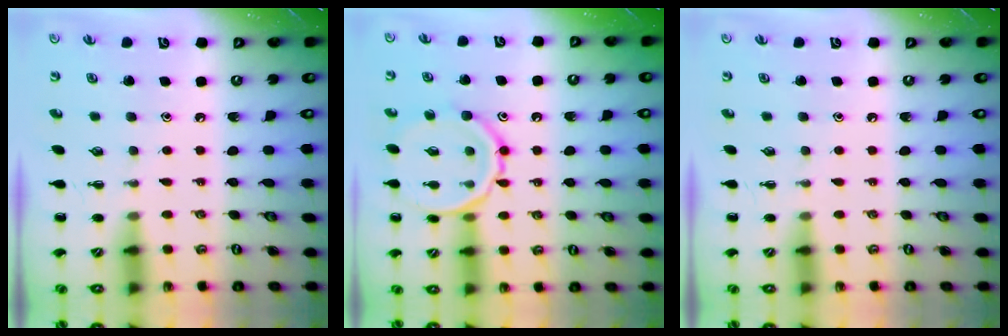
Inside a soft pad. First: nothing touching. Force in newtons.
{"total": 12.7, "press": 12.6, "slide": 0.8}
{"total": 0.0}